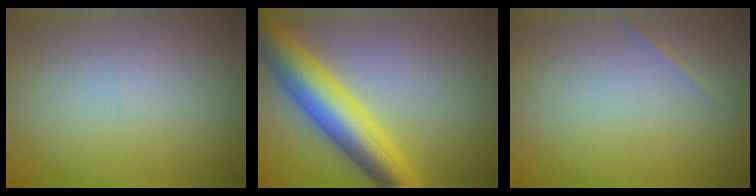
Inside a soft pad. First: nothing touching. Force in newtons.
{"total": 8.6, "press": 8.6, "slide": 0.1}
{"total": 0.6, "press": 0.6, "slide": 0.0}